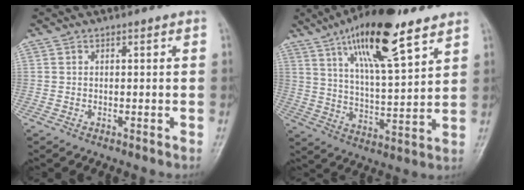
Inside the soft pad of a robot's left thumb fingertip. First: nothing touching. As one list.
[{"total": 18.4, "force": [11.2, 5.2, 13.6], "torque": [-0.210, -0.046, 0.195]}]